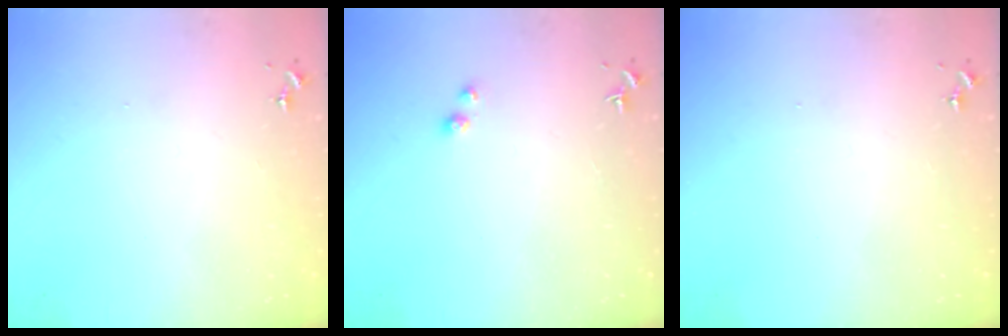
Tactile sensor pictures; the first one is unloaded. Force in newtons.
{"total": 2.9, "press": 2.9, "slide": 0.2}
{"total": 0.0}